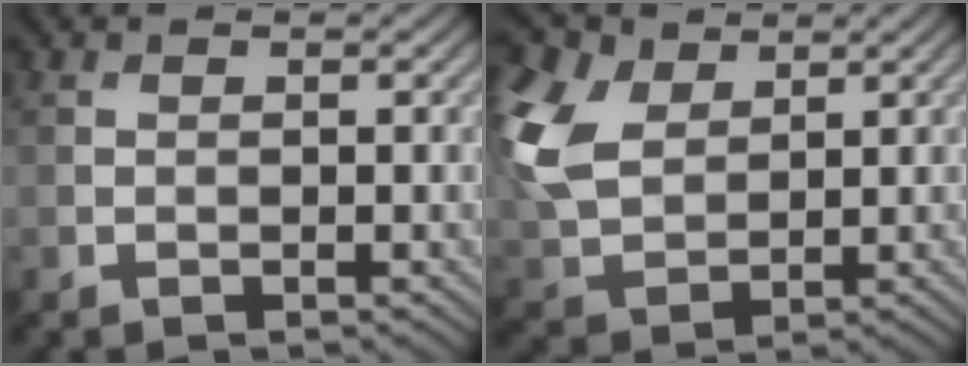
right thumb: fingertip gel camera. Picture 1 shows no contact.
{"total": 10.8, "force": [4.0, 7.0, 7.1], "torque": [-0.217, 0.024, 0.082]}